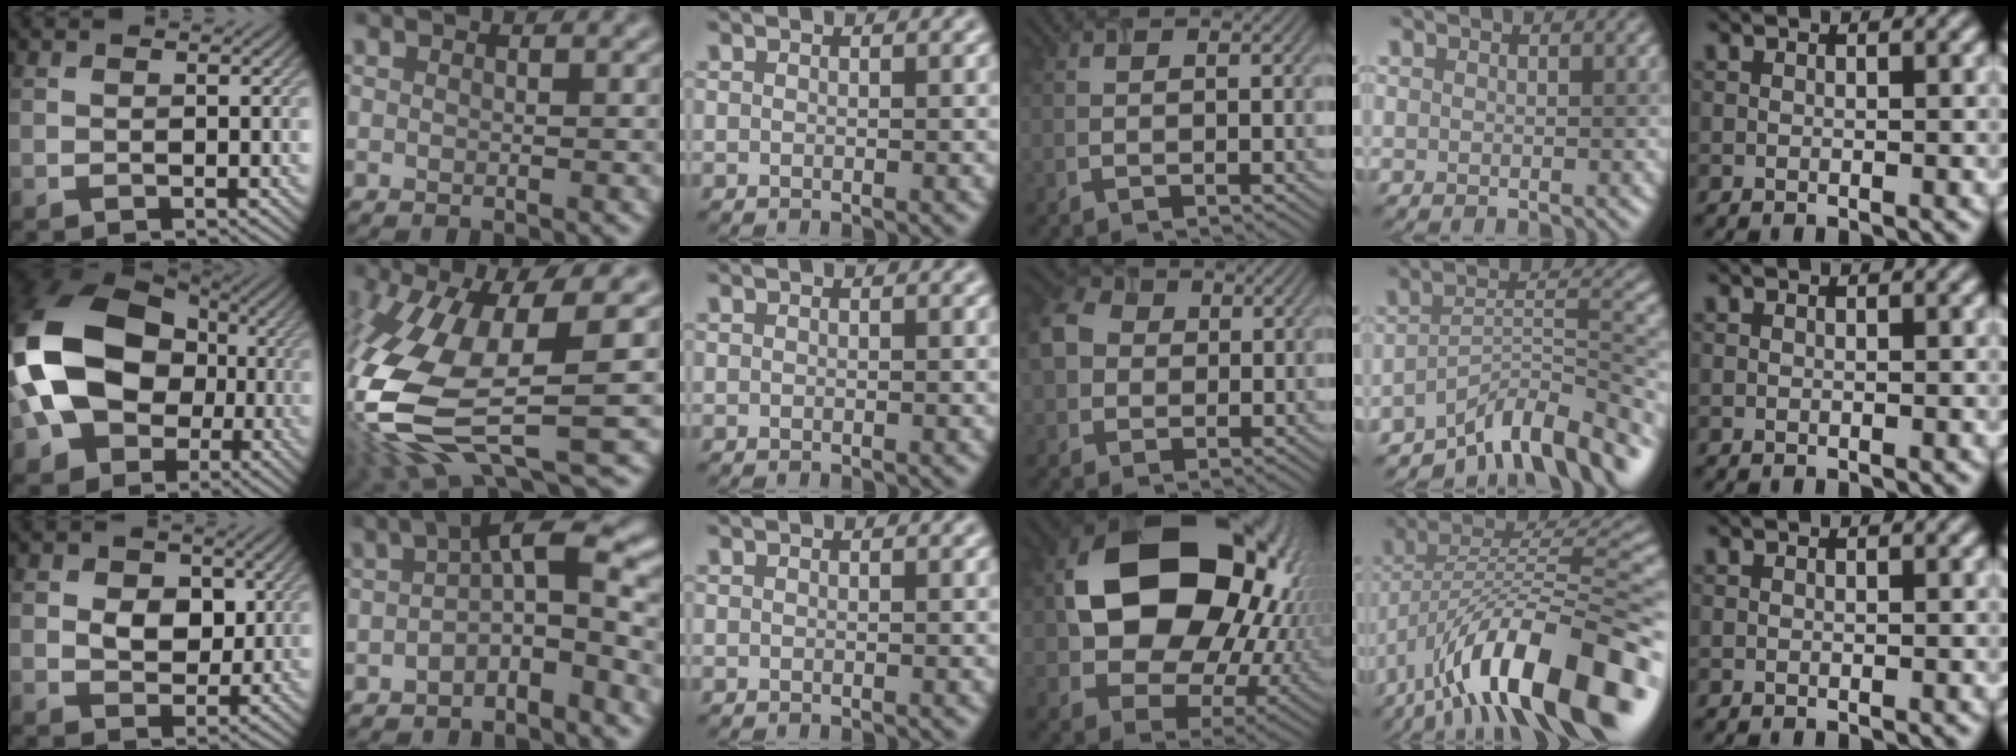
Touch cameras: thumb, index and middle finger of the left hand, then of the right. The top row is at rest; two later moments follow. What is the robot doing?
{"motion": "open", "object": "airpods case & airpods"}